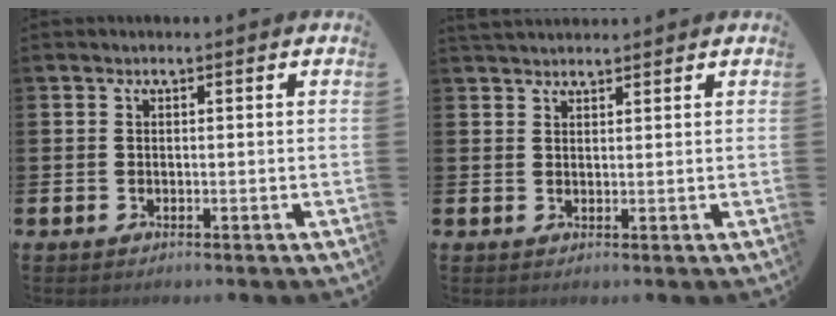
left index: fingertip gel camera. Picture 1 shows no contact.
{"total": 2.0, "force": [2.0, 0.5, 0.2], "torque": [-0.001, -0.006, 0.035]}